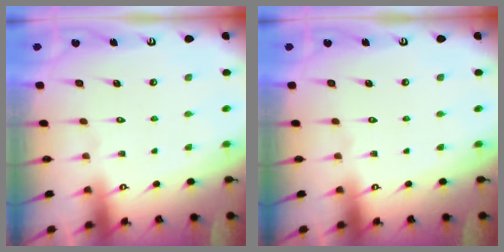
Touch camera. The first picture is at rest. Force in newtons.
{"total": 0.0}